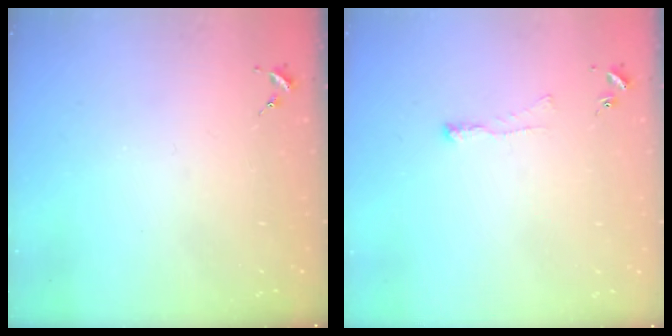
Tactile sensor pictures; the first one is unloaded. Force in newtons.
{"total": 3.2, "press": 3.2, "slide": 0.5}